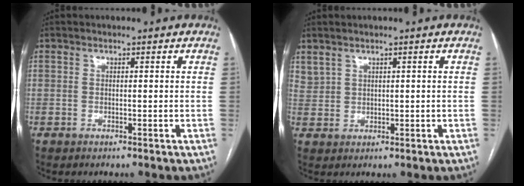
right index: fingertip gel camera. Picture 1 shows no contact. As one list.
[{"total": 2.7, "force": [2.0, 1.6, 0.8], "torque": [-0.020, 0.007, 0.051]}]